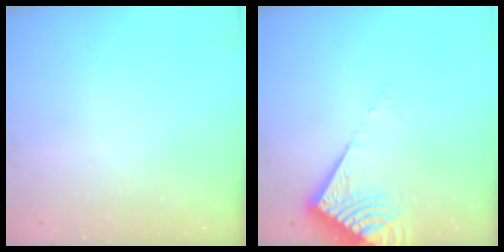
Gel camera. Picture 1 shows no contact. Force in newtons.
{"total": 9.4, "press": 9.4, "slide": 1.2}